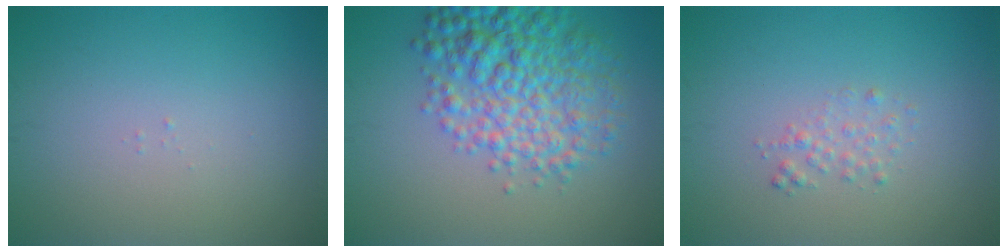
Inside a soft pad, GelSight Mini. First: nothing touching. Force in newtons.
{"total": 6.9, "press": 6.9, "slide": 0.1}
{"total": 1.2, "press": 1.2, "slide": 0.0}